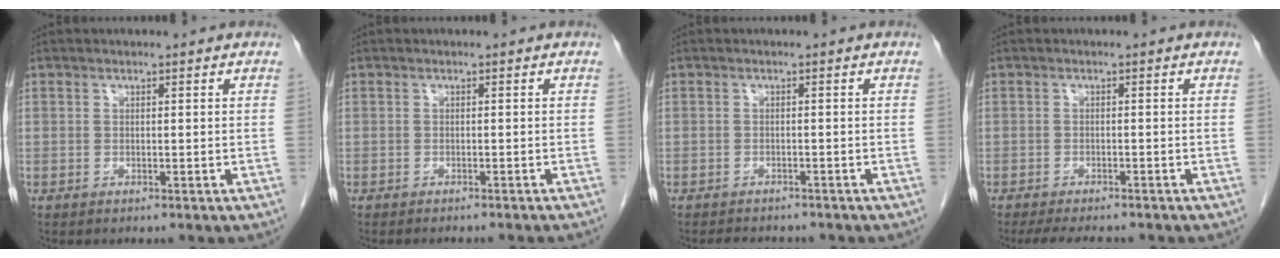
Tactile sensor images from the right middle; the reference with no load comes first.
{"total": 6.0, "force": [-5.5, 0.0, 2.4], "torque": [-0.021, -0.013, -0.066]}
{"total": 4.9, "force": [-4.4, 1.3, 1.6], "torque": [-0.022, -0.002, -0.058]}
{"total": 7.9, "force": [-6.8, 1.7, 3.6], "torque": [-0.049, -0.008, -0.095]}